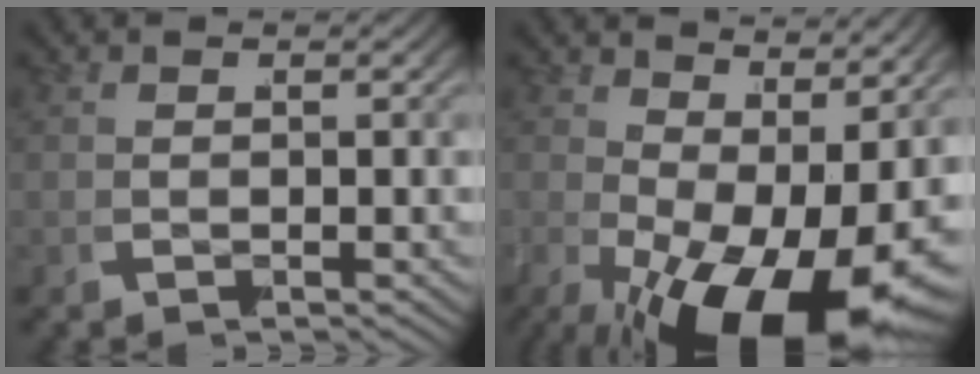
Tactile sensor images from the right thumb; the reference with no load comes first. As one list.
[{"total": 11.6, "force": [-2.2, 5.8, 9.8], "torque": [-0.139, -0.047, -0.007]}]